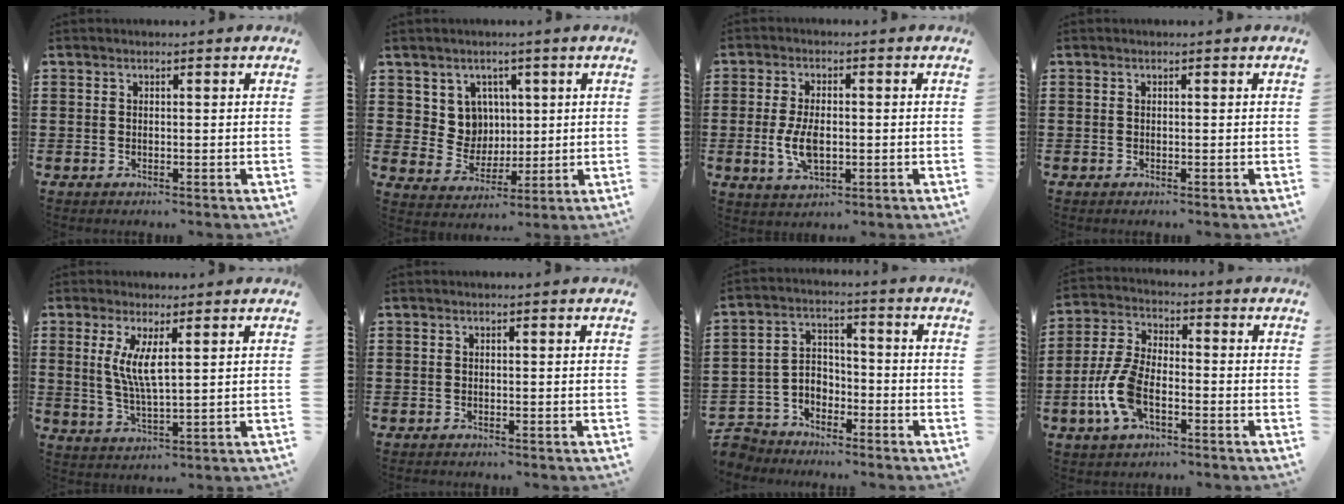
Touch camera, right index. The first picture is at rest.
{"total": 6.8, "force": [2.5, 6.0, 2.0], "torque": [-0.059, 0.008, 0.048]}
{"total": 5.9, "force": [-0.8, 3.2, 4.9], "torque": [-0.108, -0.001, -0.017]}
{"total": 0.0}
{"total": 5.7, "force": [1.6, 1.3, 5.3], "torque": [-0.107, -0.001, 0.027]}
{"total": 0.0}
{"total": 4.5, "force": [-3.8, 2.4, -0.1], "torque": [-0.022, -0.003, -0.084]}
{"total": 8.7, "force": [-3.1, 4.2, 6.9], "torque": [-0.181, -0.009, -0.067]}